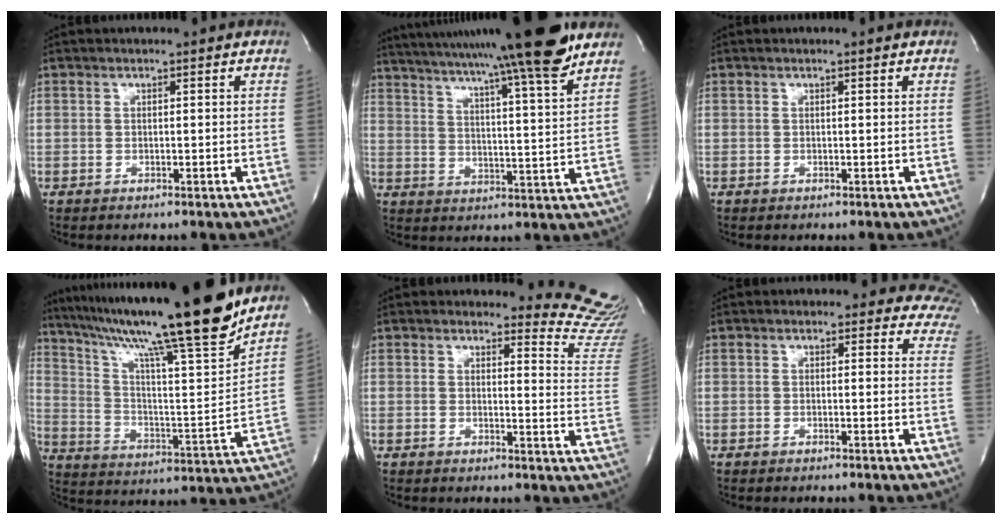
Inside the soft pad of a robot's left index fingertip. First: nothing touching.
{"total": 21.4, "force": [18.0, -1.1, 11.5], "torque": [-0.195, -0.018, 0.255]}
{"total": 0.0}
{"total": 27.2, "force": [21.7, 0.6, 16.4], "torque": [-0.285, -0.035, 0.328]}
{"total": 11.1, "force": [11.1, -0.1, -0.7], "torque": [0.033, -0.143, 0.087]}
{"total": 9.3, "force": [8.1, 4.5, 0.8], "torque": [0.044, -0.019, 0.041]}